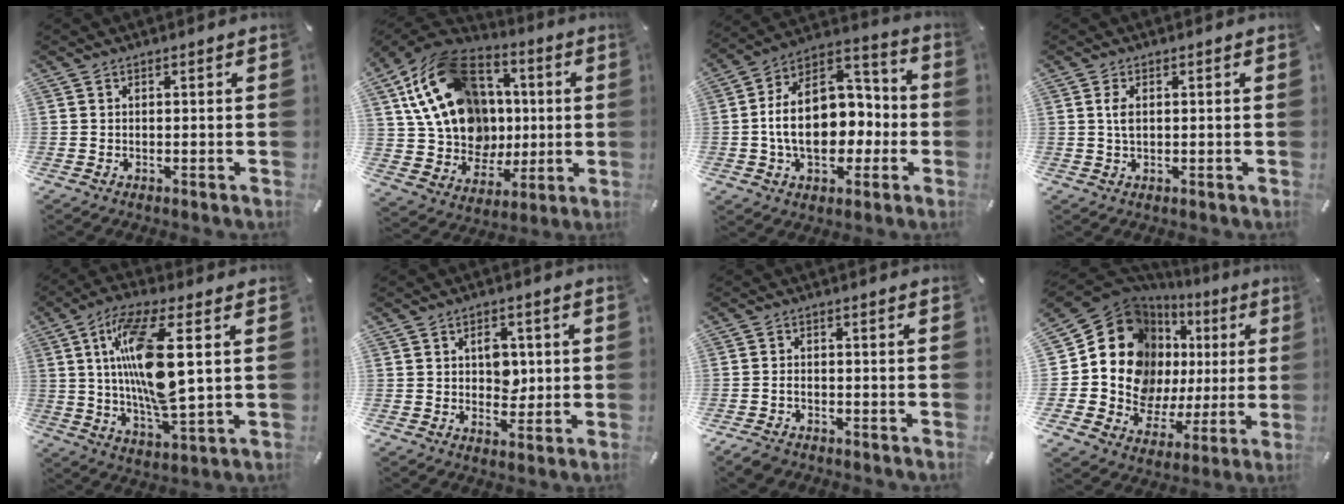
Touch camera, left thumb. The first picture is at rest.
{"total": 22.9, "force": [4.7, 18.6, 12.6], "torque": [-0.233, -0.015, 0.101]}
{"total": 19.2, "force": [-1.6, 14.2, 12.9], "torque": [-0.211, 0.006, -0.022]}
{"total": 2.6, "force": [0.6, 1.2, 2.2], "torque": [-0.056, 0.004, 0.006]}
{"total": 17.2, "force": [3.7, 4.9, 16.0], "torque": [-0.340, -0.013, 0.049]}
{"total": 5.7, "force": [0.9, 4.4, 3.5], "torque": [-0.033, -0.005, 0.007]}
{"total": 2.6, "force": [-1.8, 1.5, 1.1], "torque": [-0.027, 0.007, -0.036]}
{"total": 20.0, "force": [4.7, 16.5, 10.3], "torque": [-0.183, -0.044, 0.098]}